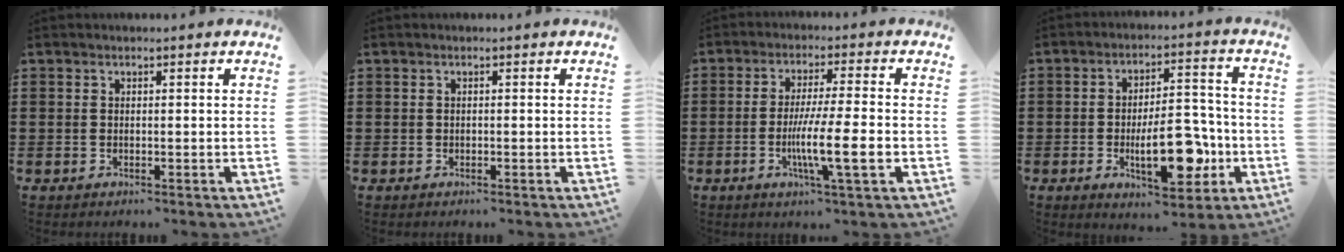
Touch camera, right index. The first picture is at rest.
{"total": 0.0}
{"total": 9.4, "force": [-2.3, 0.7, 9.1], "torque": [-0.171, -0.016, -0.044]}
{"total": 12.4, "force": [-3.6, 5.8, 10.4], "torque": [-0.145, -0.002, -0.058]}